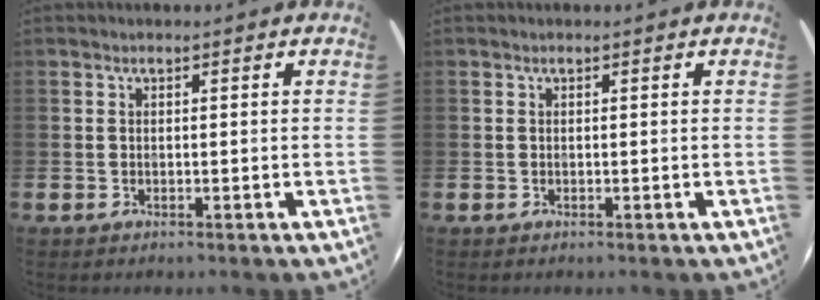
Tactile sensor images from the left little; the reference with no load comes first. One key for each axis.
{"total": 0.0}